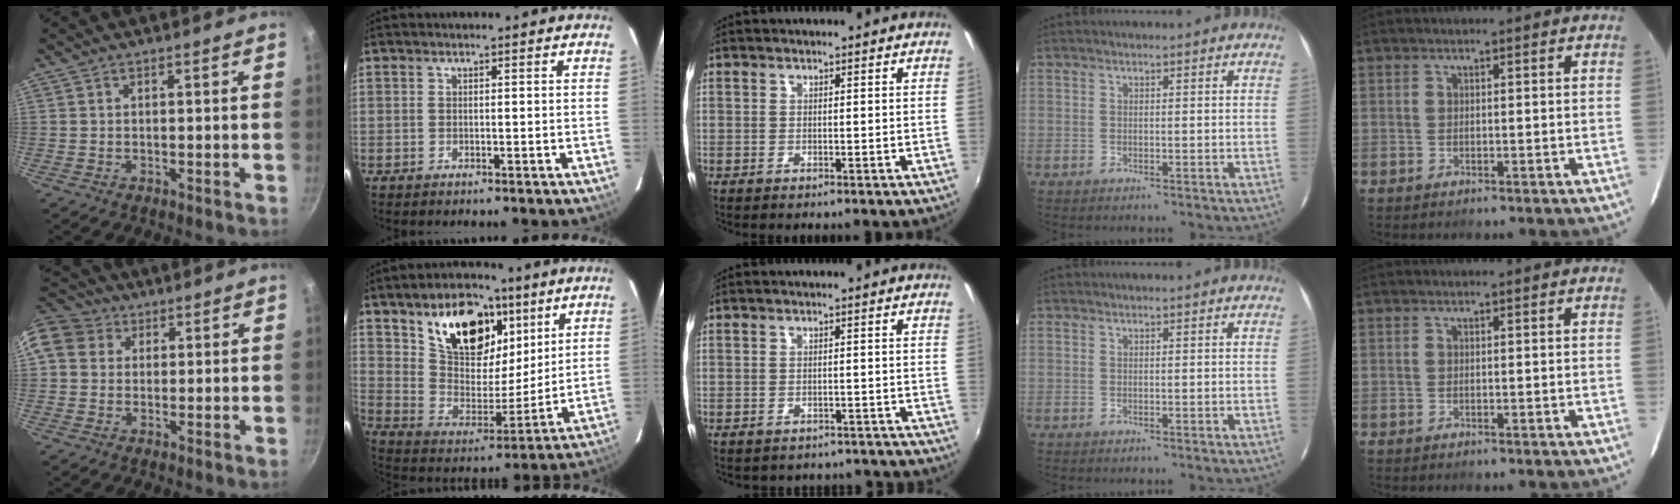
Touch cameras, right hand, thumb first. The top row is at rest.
{"thumb": {"total": 11.8, "force": [3.4, 10.1, 5.2], "torque": [-0.099, 0.026, 0.049]}, "index": {"total": 19.0, "force": [10.2, 10.6, 12.1], "torque": [-0.214, 0.024, 0.190]}, "middle": {"total": 8.1, "force": [-7.2, 3.3, 1.9], "torque": [-0.042, -0.004, -0.082]}}